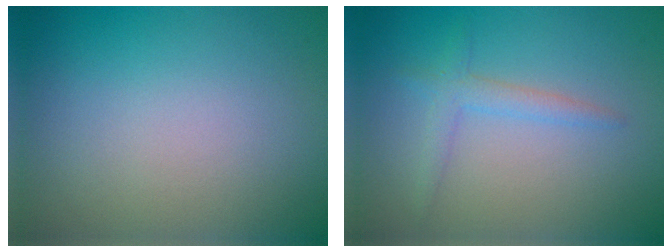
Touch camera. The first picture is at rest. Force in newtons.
{"total": 1.8, "press": 1.8, "slide": 0.1}